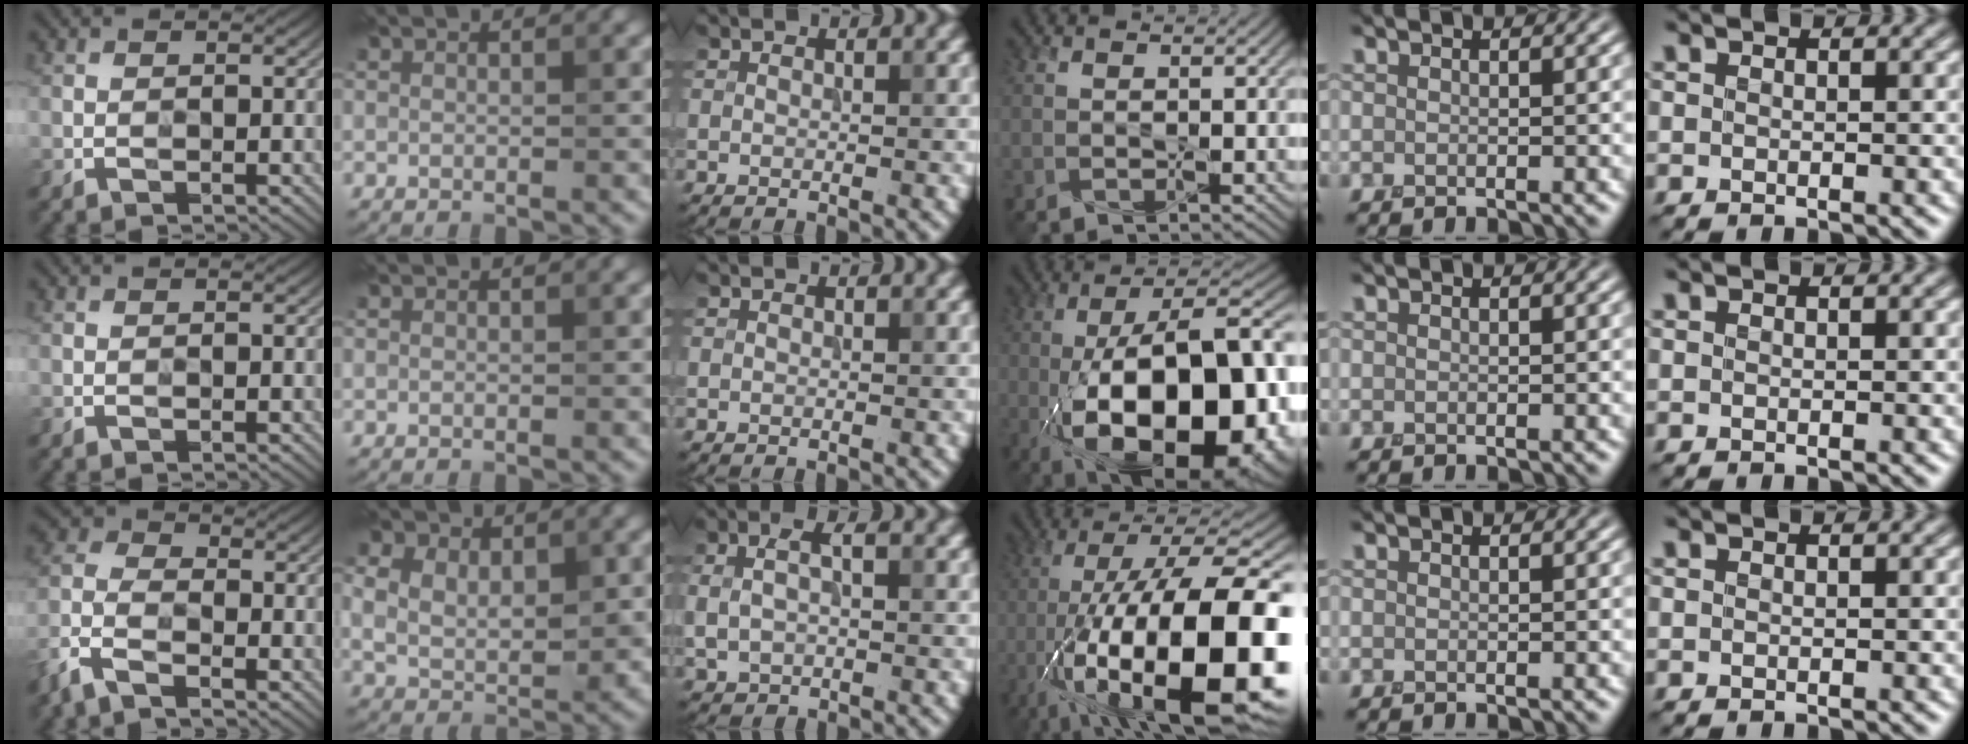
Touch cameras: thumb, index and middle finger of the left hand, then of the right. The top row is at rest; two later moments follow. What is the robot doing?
{"motion": "wipe", "object": "whiteboard"}